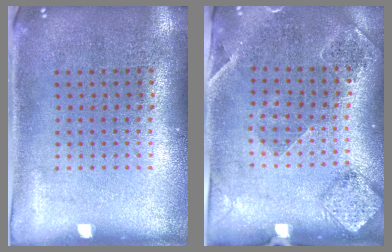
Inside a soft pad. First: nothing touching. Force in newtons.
{"total": 1.5, "press": 1.5, "slide": 0.4}